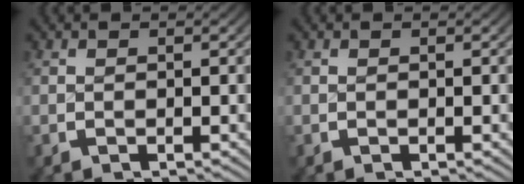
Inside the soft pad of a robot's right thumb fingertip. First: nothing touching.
{"total": 0.0}